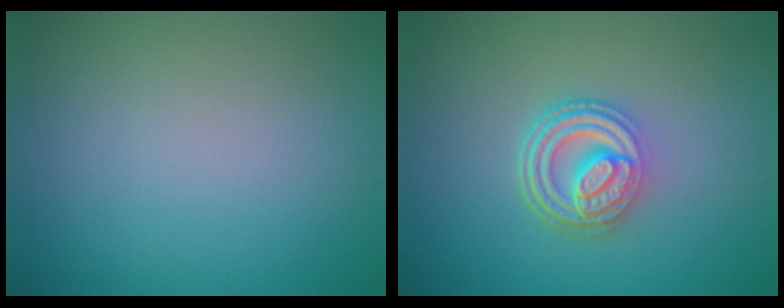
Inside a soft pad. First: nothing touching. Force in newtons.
{"total": 4.9, "press": 3.6, "slide": 3.3}